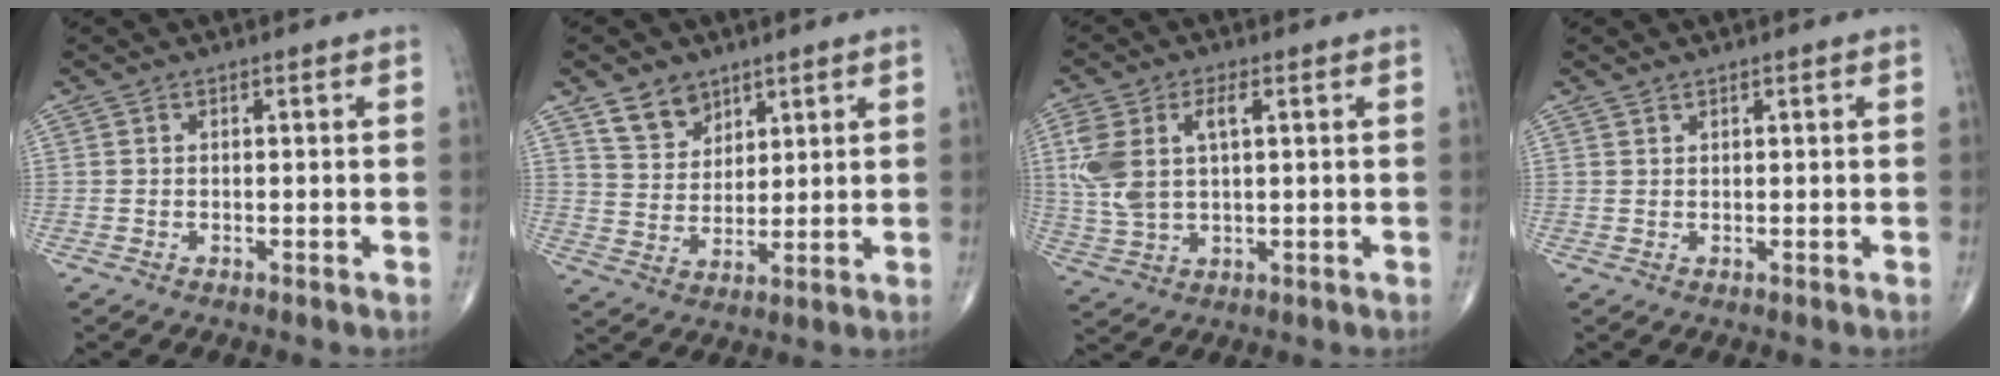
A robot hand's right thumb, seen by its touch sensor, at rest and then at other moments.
{"total": 7.2, "force": [4.8, 4.7, 2.4], "torque": [-0.018, -0.035, 0.096]}
{"total": 10.5, "force": [2.5, 5.4, 8.6], "torque": [-0.202, 0.009, 0.055]}
{"total": 0.6, "force": [0.6, 0.1, 0.0], "torque": [-0.001, -0.005, 0.010]}